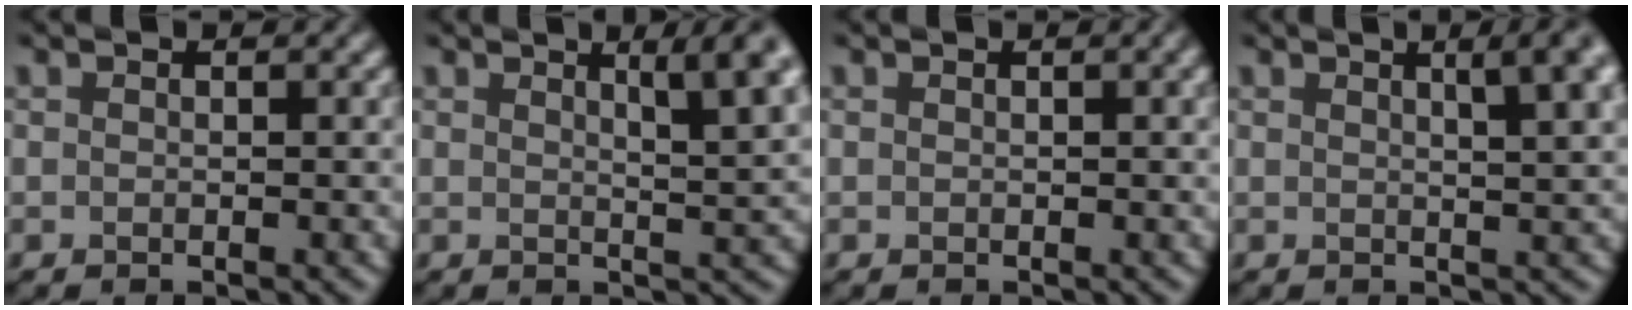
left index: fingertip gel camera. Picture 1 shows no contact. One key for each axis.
{"total": 5.8, "fx": 2.8, "fy": 1.7, "fz": 4.8, "tx": -0.034, "ty": 0.016, "tz": 0.032}
{"total": 1.0, "fx": 0.2, "fy": 0.2, "fz": 0.9, "tx": -0.010, "ty": 0.004, "tz": 0.002}
{"total": 7.2, "fx": 3.2, "fy": 2.9, "fz": 5.8, "tx": -0.030, "ty": 0.040, "tz": 0.015}